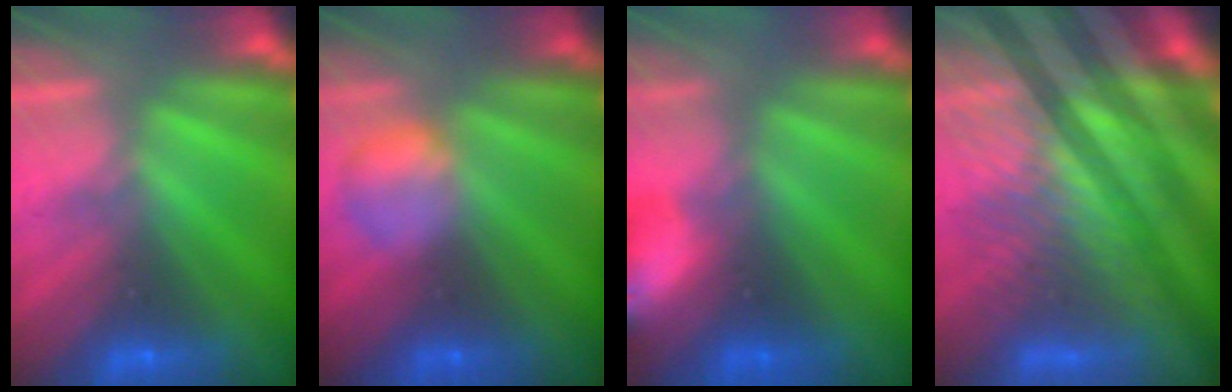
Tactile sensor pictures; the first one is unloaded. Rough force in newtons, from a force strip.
{"total": 2.3}
{"total": 6.9}
{"total": 6.4}